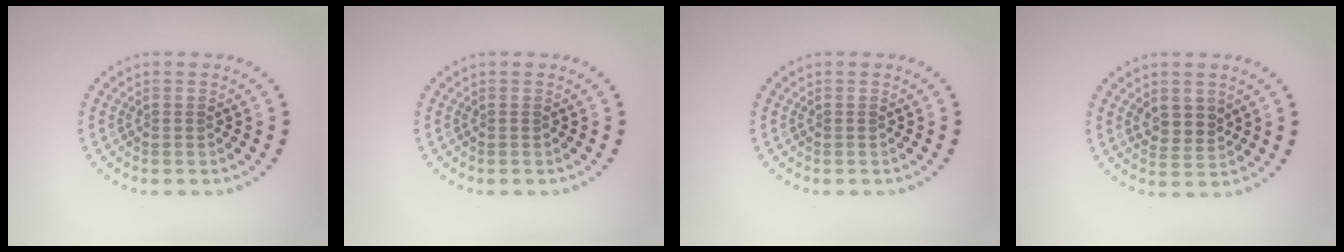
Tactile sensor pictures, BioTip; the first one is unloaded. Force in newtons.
{"total": 0.0}
{"total": 0.0}
{"total": 2.2, "press": 2.0, "slide": 1.0}